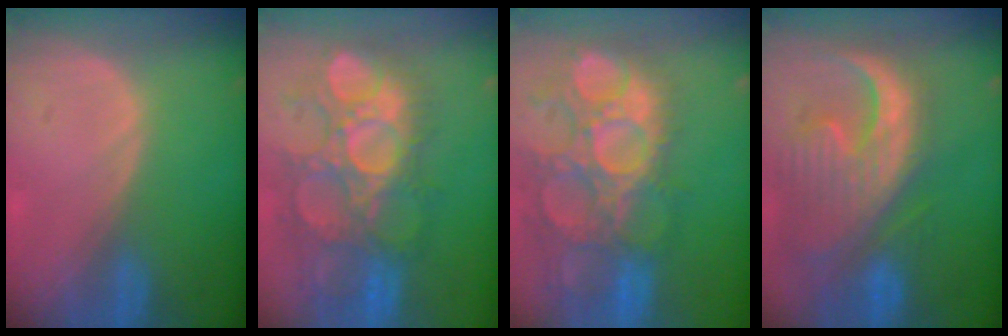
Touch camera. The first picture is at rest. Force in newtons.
{"total": 12.2, "press": 11.5, "slide": 4.1}
{"total": 15.0, "press": 12.5, "slide": 8.2}
{"total": 13.4, "press": 11.4, "slide": 7.0}